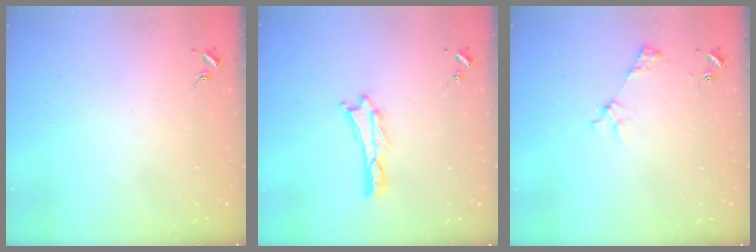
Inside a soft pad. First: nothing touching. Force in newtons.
{"total": 0.5, "press": 0.5, "slide": 0.2}
{"total": 3.3, "press": 3.3, "slide": 0.3}